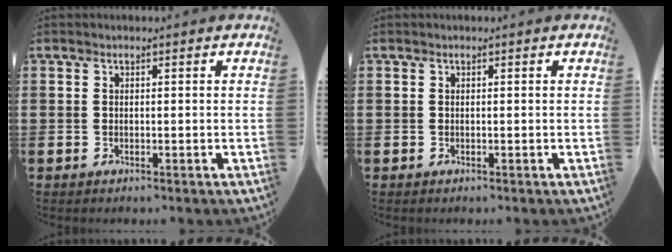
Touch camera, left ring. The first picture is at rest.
{"total": 0.0}